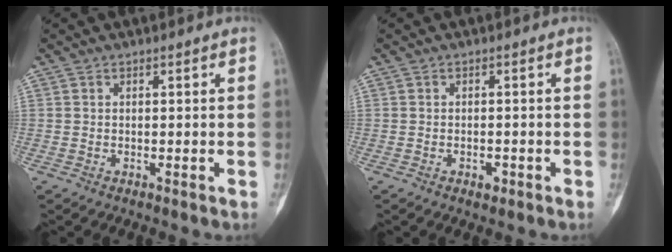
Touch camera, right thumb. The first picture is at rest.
{"total": 1.6, "force": [-0.8, 0.9, 1.0], "torque": [-0.014, 0.003, -0.011]}